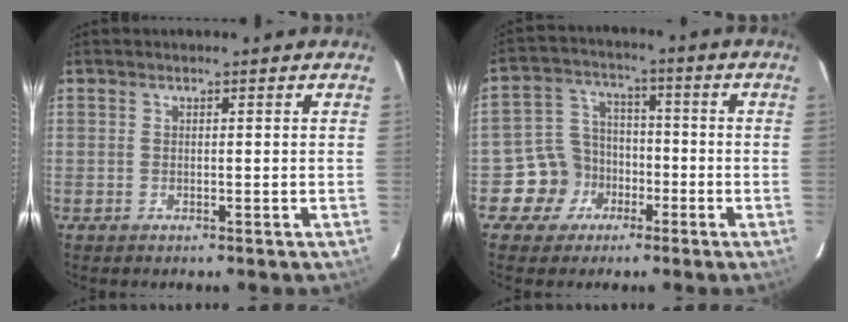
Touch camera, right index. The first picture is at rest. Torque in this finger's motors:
{"motor_torque": [0.30, -0.18, -0.10, -0.17]}